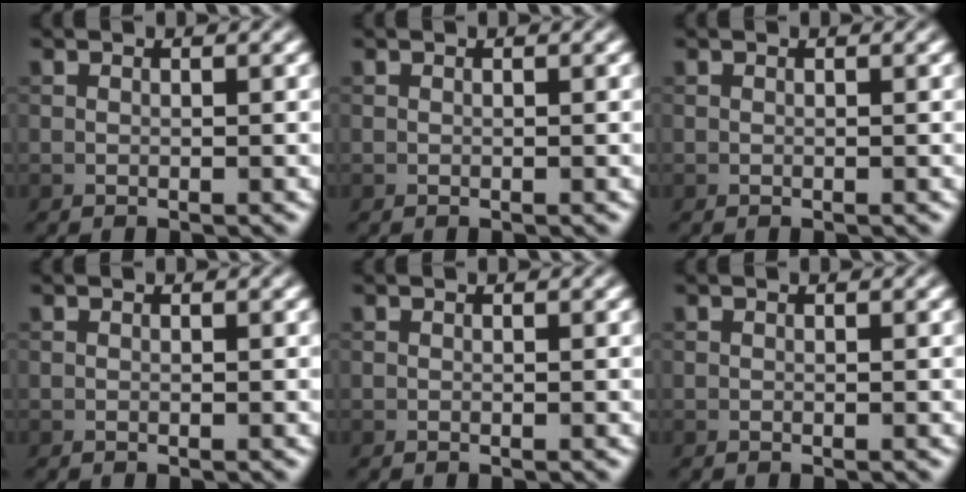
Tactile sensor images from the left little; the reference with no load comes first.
{"total": 0.0}
{"total": 0.0}
{"total": 0.0}
{"total": 0.0}
{"total": 0.0}